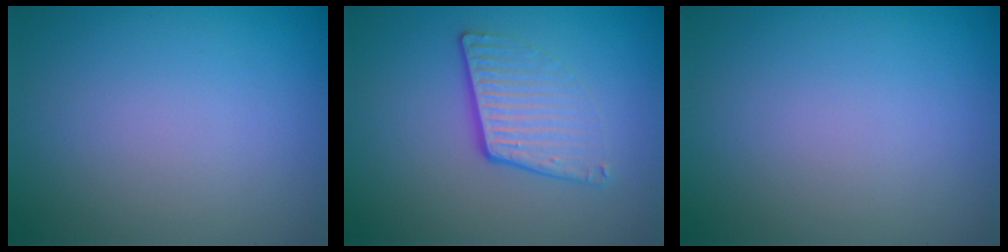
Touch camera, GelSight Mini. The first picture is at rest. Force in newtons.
{"total": 4.0, "press": 2.6, "slide": 3.1}
{"total": 0.0}